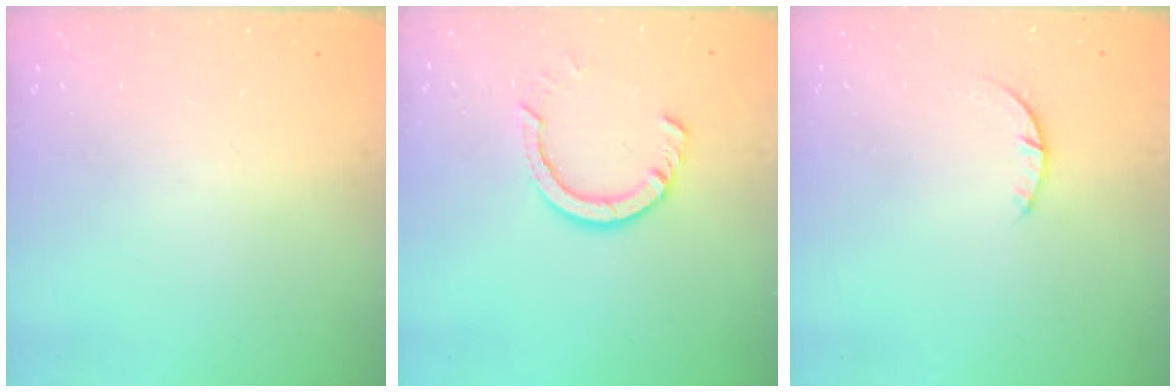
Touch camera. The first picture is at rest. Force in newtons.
{"total": 7.5, "press": 7.4, "slide": 1.0}
{"total": 1.2, "press": 1.2, "slide": 0.3}